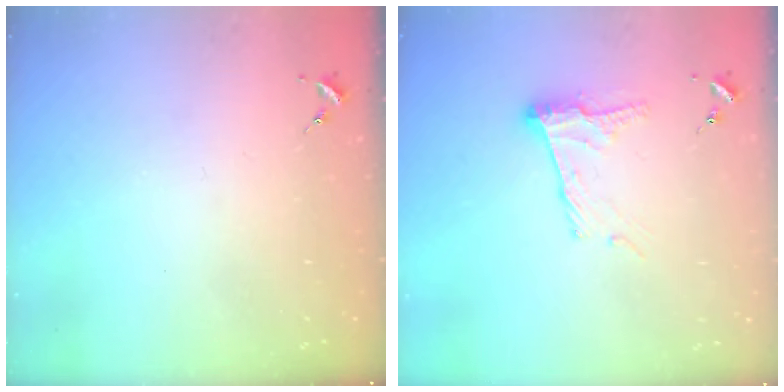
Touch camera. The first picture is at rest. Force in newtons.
{"total": 12.0, "press": 12.0, "slide": 0.8}